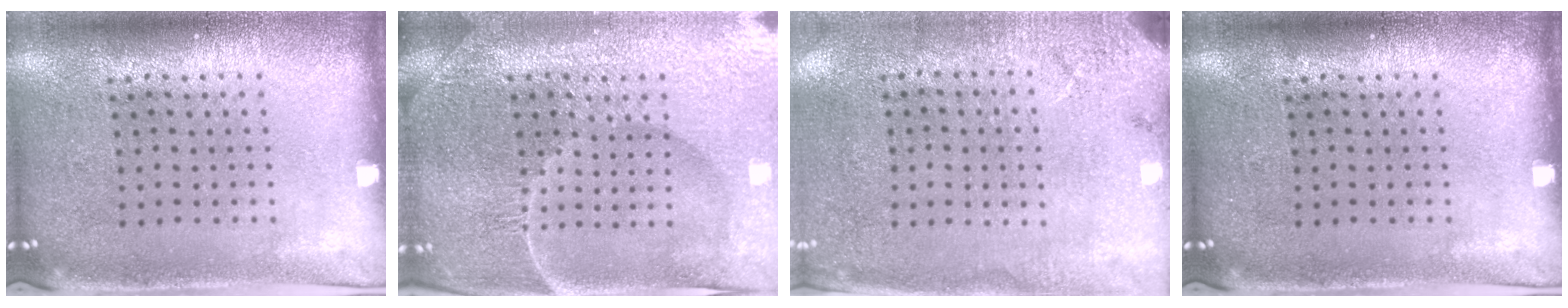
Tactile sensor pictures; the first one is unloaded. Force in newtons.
{"total": 5.0, "press": 4.8, "slide": 1.7}
{"total": 2.7, "press": 2.2, "slide": 1.5}
{"total": 0.0}